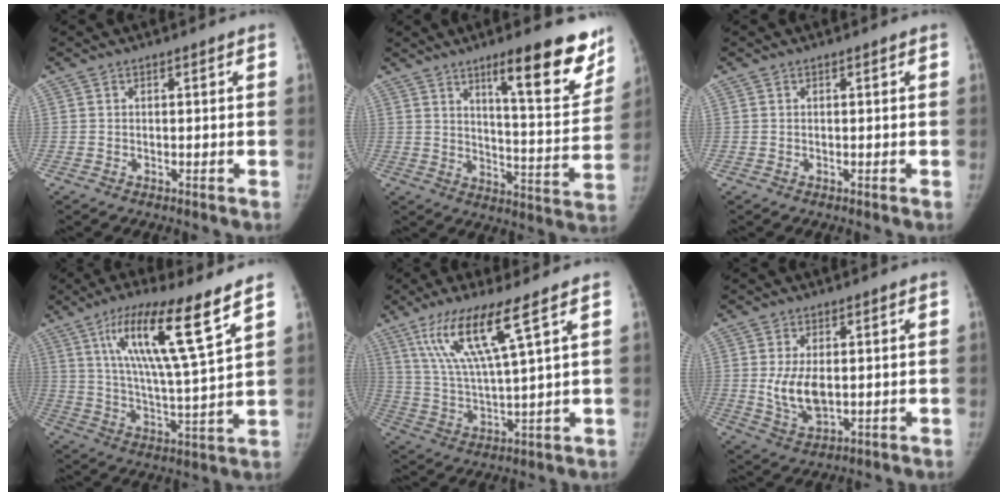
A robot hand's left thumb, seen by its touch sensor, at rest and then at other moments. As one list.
[{"total": 20.6, "force": [12.7, 4.3, 15.6], "torque": [-0.173, -0.072, 0.189]}, {"total": 0.0}, {"total": 17.0, "force": [9.3, 1.6, 14.1], "torque": [-0.242, -0.044, 0.166]}, {"total": 13.3, "force": [7.2, 0.9, 11.1], "torque": [-0.234, -0.033, 0.146]}, {"total": 7.1, "force": [0.4, 3.9, 5.9], "torque": [-0.108, -0.016, 0.018]}]